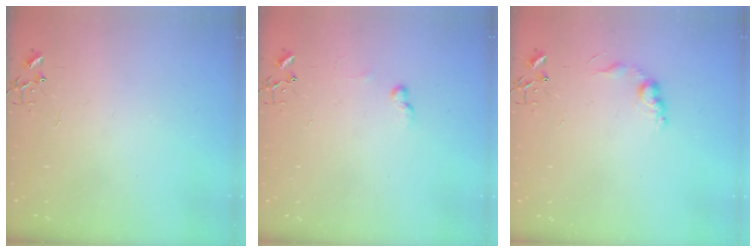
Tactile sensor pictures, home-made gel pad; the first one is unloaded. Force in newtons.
{"total": 5.9, "press": 5.9, "slide": 0.8}
{"total": 8.6, "press": 8.6, "slide": 0.4}